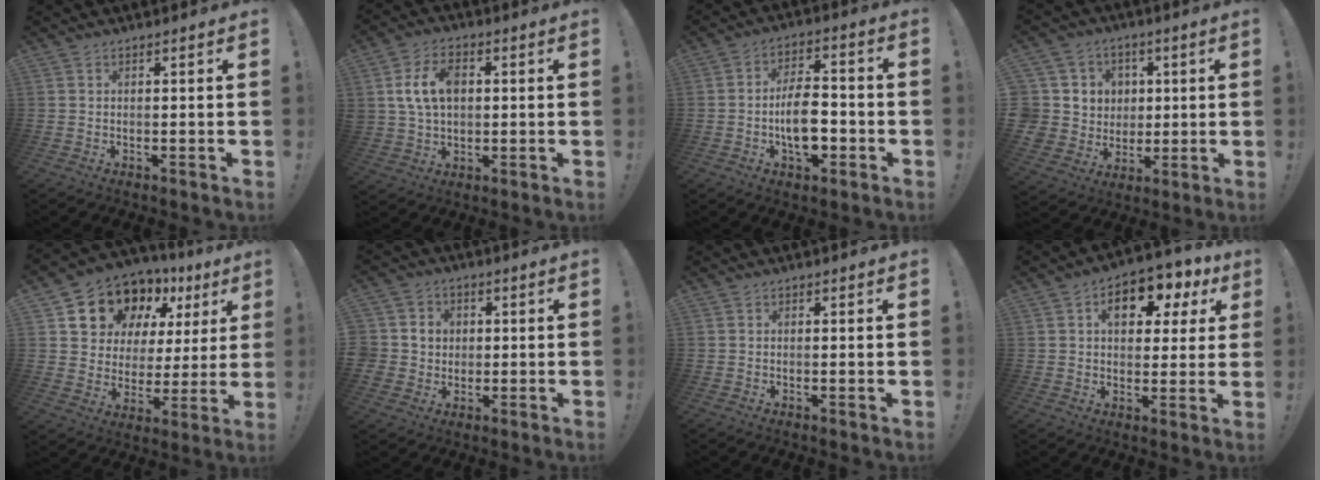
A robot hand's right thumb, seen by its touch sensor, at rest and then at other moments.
{"total": 10.9, "force": [2.2, 8.0, 7.1], "torque": [-0.119, 0.009, 0.046]}
{"total": 11.5, "force": [-3.0, 6.2, 9.1], "torque": [-0.163, 0.018, -0.051]}
{"total": 10.7, "force": [1.8, 10.1, 2.9], "torque": [-0.046, -0.006, 0.061]}
{"total": 13.3, "force": [9.2, 8.6, 4.4], "torque": [-0.074, -0.070, 0.175]}
{"total": 6.6, "force": [0.3, 6.4, 1.6], "torque": [-0.031, 0.003, 0.008]}
{"total": 0.5, "force": [0.1, 0.0, 0.5], "torque": [-0.005, -0.002, -0.001]}
{"total": 12.0, "force": [4.5, 7.1, 8.5], "torque": [-0.114, -0.013, 0.076]}